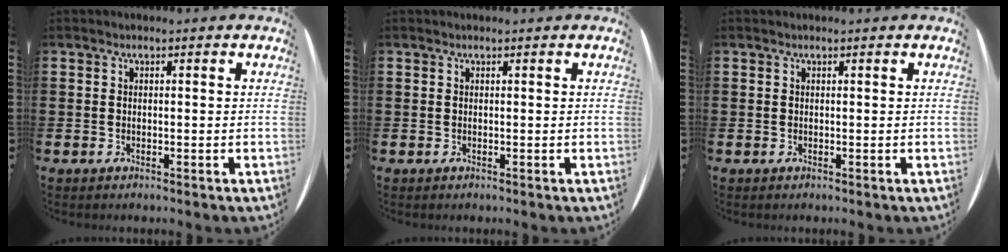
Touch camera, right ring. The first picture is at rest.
{"total": 0.0}
{"total": 0.0}